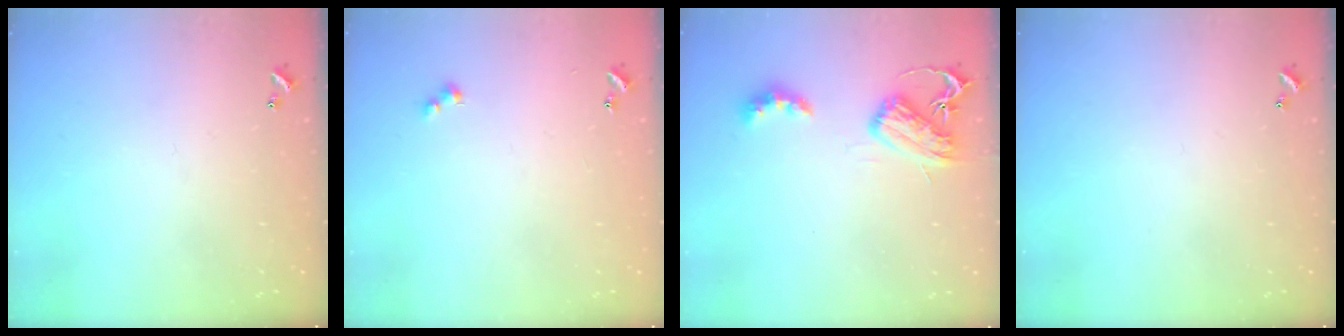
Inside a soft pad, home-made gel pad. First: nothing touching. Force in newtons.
{"total": 2.5, "press": 2.5, "slide": 0.5}
{"total": 6.7, "press": 6.7, "slide": 0.8}
{"total": 0.0}